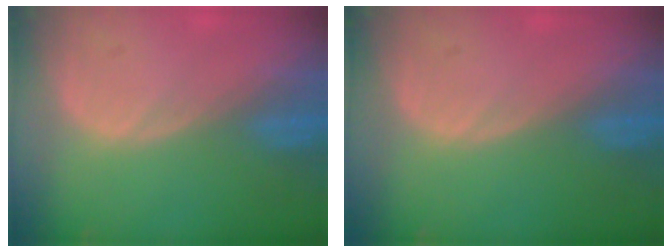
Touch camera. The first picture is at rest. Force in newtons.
{"total": 0.0}